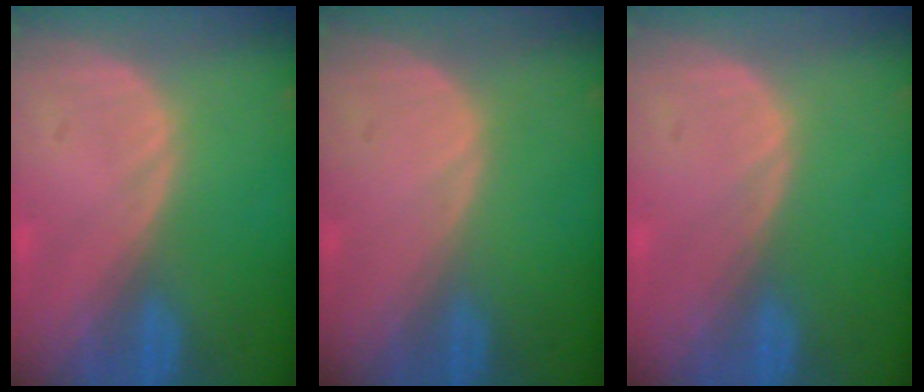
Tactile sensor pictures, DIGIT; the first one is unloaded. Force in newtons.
{"total": 0.0}
{"total": 0.0}